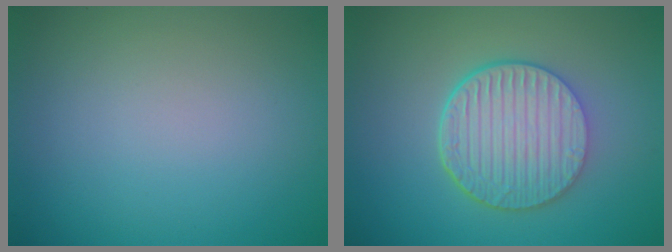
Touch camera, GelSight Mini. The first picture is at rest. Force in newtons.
{"total": 6.6, "press": 4.7, "slide": 4.6}